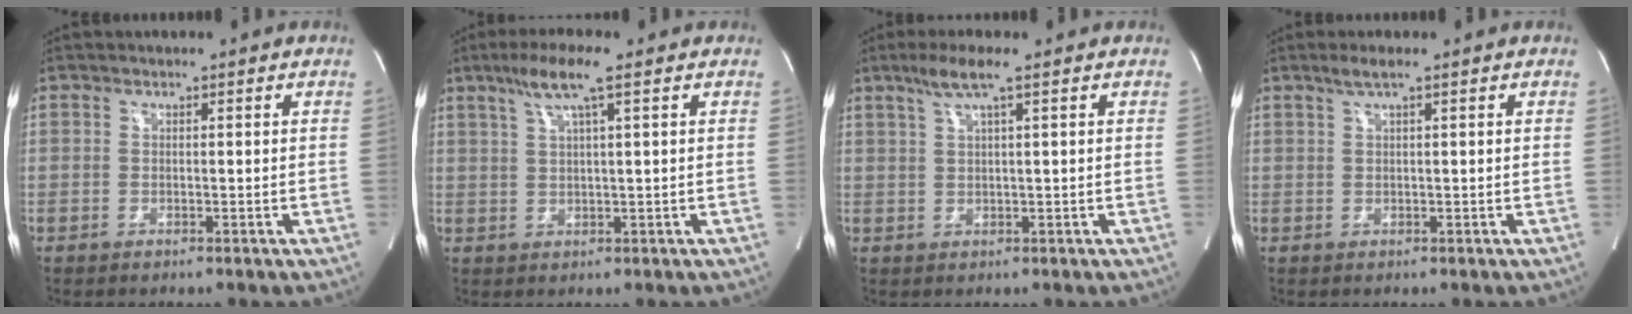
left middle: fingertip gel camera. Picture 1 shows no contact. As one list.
[{"total": 6.0, "force": [3.4, -0.3, 4.9], "torque": [-0.101, 0.012, 0.064]}, {"total": 4.3, "force": [2.6, -0.3, 3.4], "torque": [-0.077, 0.009, 0.053]}, {"total": 2.1, "force": [1.4, -0.1, 1.6], "torque": [-0.040, 0.009, 0.030]}]